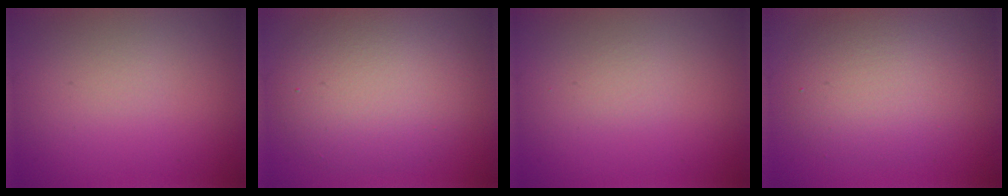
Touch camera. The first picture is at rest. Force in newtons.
{"total": 6.8, "press": 6.7, "slide": 0.6}
{"total": 0.0}
{"total": 4.9, "press": 4.9, "slide": 0.2}